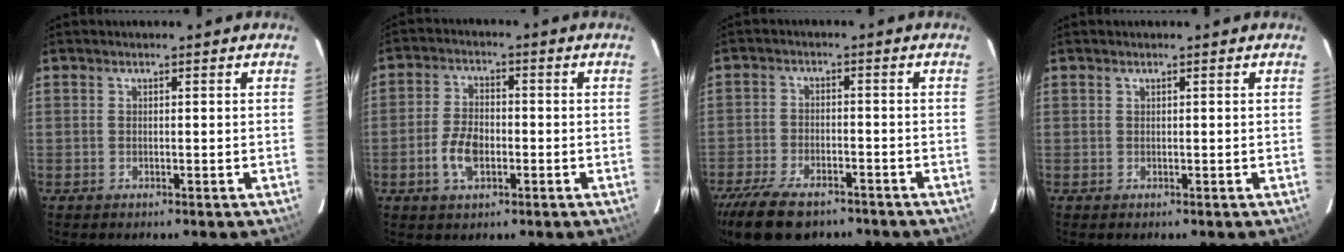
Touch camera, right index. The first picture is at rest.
{"total": 6.6, "force": [-2.2, 3.8, 5.0], "torque": [-0.108, 0.004, -0.039]}
{"total": 13.9, "force": [-10.3, 5.8, 7.2], "torque": [-0.176, -0.030, -0.176]}
{"total": 0.0}